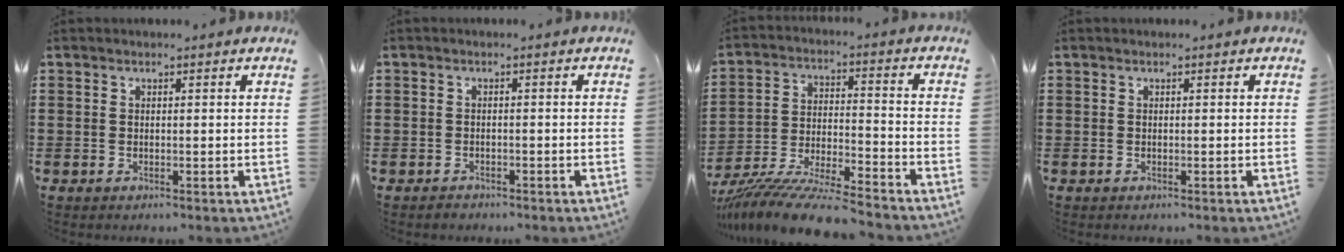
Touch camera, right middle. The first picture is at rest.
{"total": 1.1, "force": [-0.9, 0.6, -0.1], "torque": [0.001, 0.005, -0.022]}
{"total": 10.4, "force": [-9.8, 0.0, 3.4], "torque": [-0.066, 0.010, -0.195]}
{"total": 0.0}